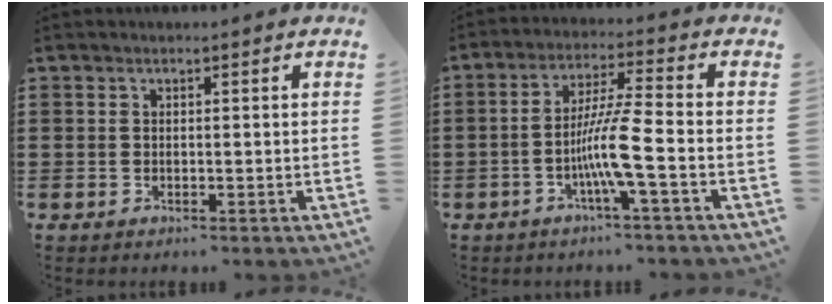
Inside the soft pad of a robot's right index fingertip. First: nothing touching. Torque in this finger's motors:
{"motor_torque": [1.33, 0.59, 0.29, 0.12]}